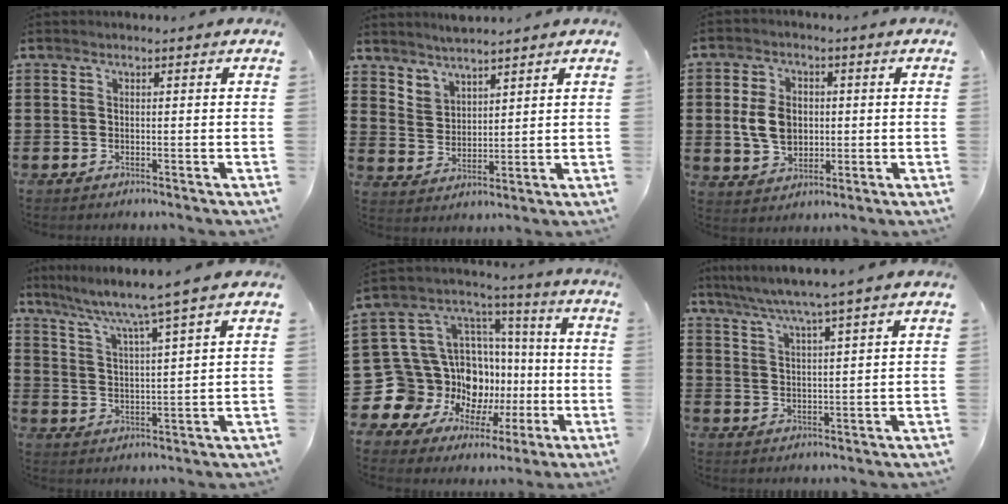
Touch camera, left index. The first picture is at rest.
{"total": 3.8, "force": [3.7, 0.9, -0.5], "torque": [-0.003, -0.009, 0.072]}
{"total": 6.4, "force": [0.2, 4.7, 4.3], "torque": [-0.098, 0.007, -0.004]}
{"total": 5.9, "force": [4.9, -1.2, 3.0], "torque": [-0.080, -0.038, 0.075]}
{"total": 15.9, "force": [-3.4, 14.8, 4.6], "torque": [-0.128, -0.046, -0.011]}
{"total": 5.1, "force": [4.3, -0.9, 2.6], "torque": [-0.063, -0.022, 0.072]}